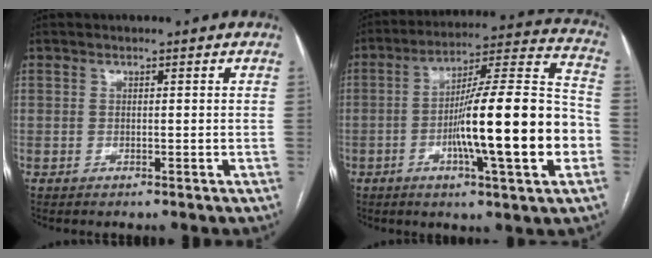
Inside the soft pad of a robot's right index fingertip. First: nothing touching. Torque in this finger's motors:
{"motor_torque": [2.14, 0.00, 1.05, 0.21]}